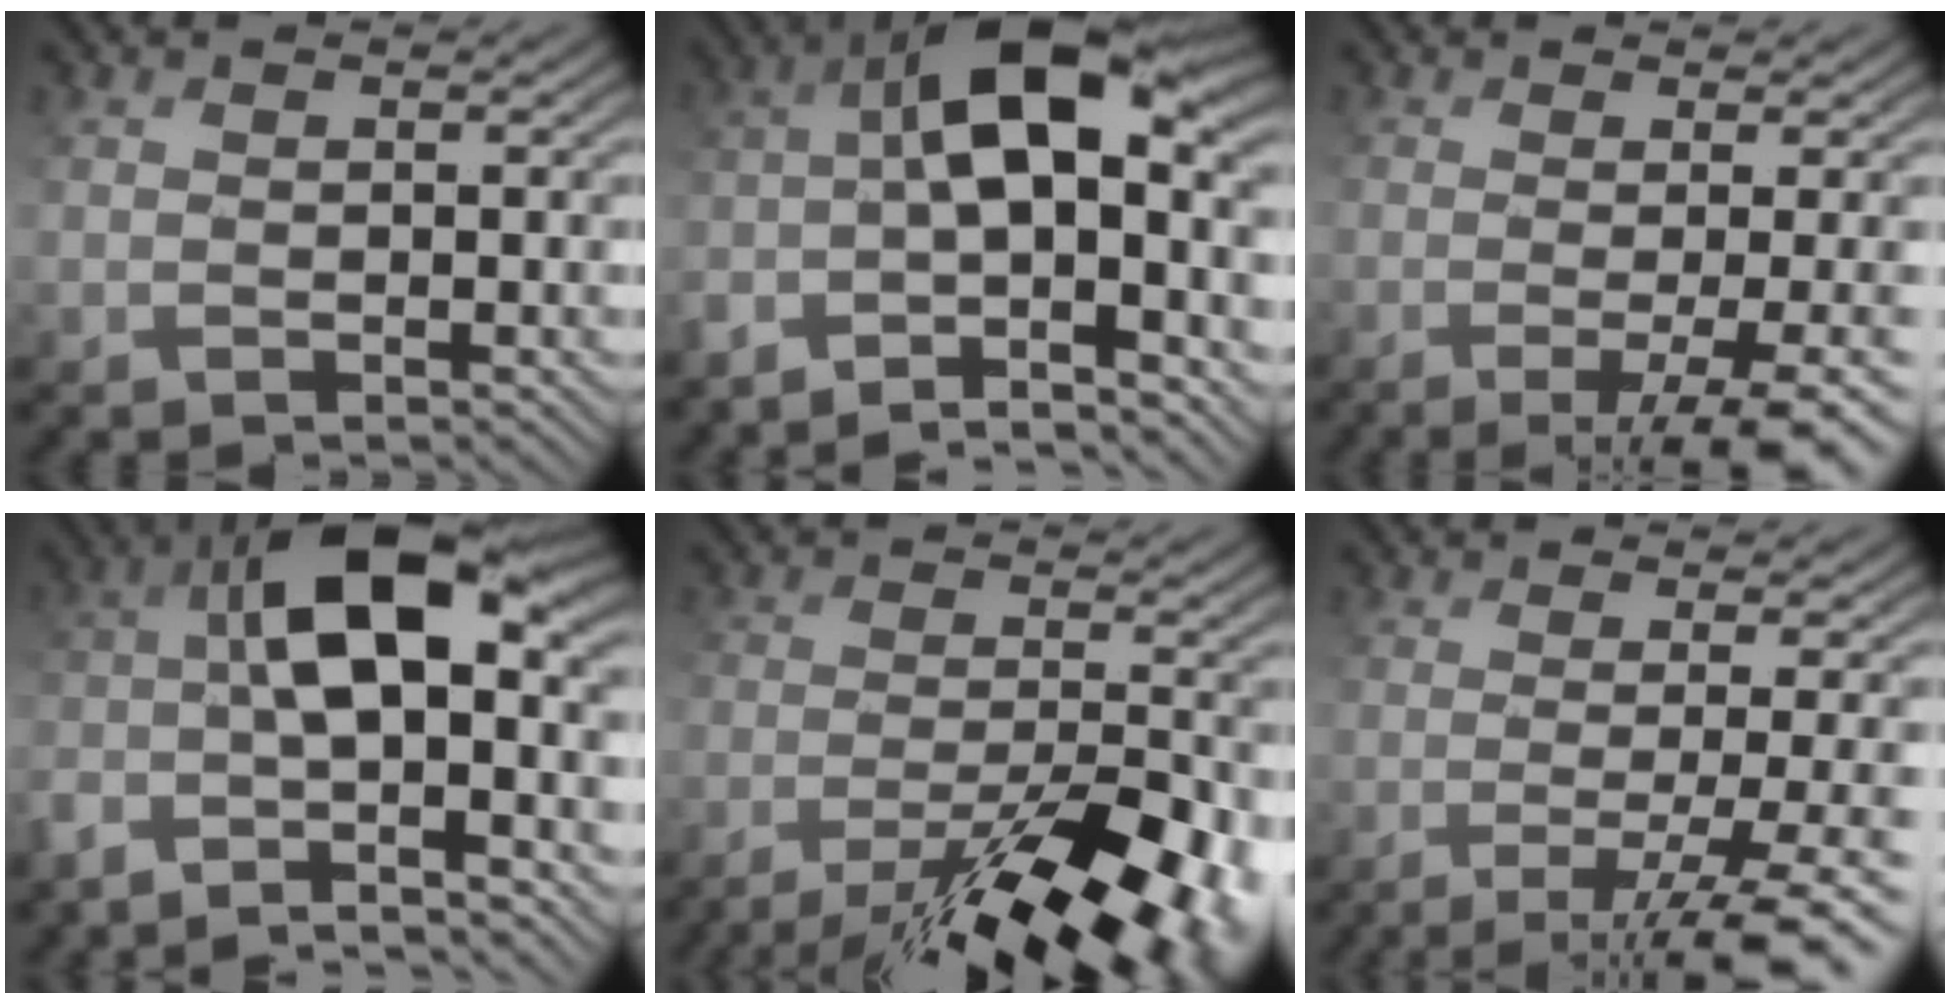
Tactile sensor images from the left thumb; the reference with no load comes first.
{"total": 14.0, "force": [-4.0, 4.8, 12.5], "torque": [-0.219, 0.006, -0.077]}
{"total": 9.4, "force": [-2.6, 2.2, 8.7], "torque": [-0.112, -0.010, -0.031]}
{"total": 13.7, "force": [-3.4, 4.7, 12.4], "torque": [-0.235, 0.002, -0.070]}
{"total": 13.2, "force": [-9.6, 3.6, 8.3], "torque": [-0.140, -0.025, -0.129]}
{"total": 11.0, "force": [-4.4, 2.5, 9.8], "torque": [-0.130, -0.011, -0.061]}